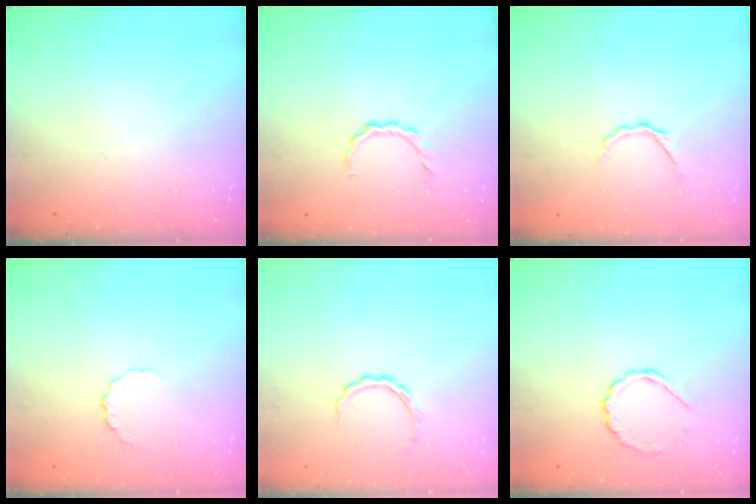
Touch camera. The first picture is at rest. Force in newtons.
{"total": 3.0, "press": 2.8, "slide": 0.9}
{"total": 2.9, "press": 2.7, "slide": 0.8}
{"total": 2.8, "press": 2.6, "slide": 1.1}
{"total": 5.3, "press": 5.2, "slide": 1.0}
{"total": 6.6, "press": 6.3, "slide": 1.9}